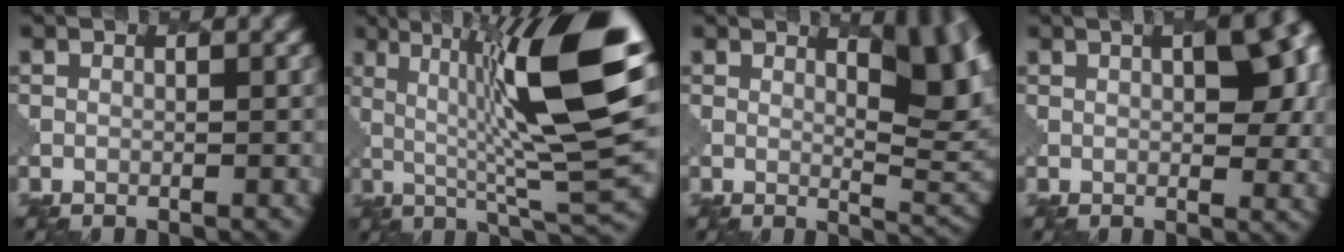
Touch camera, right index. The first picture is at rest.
{"total": 13.9, "force": [3.4, 2.6, 13.2], "torque": [-0.210, 0.010, 0.048]}
{"total": 7.2, "force": [2.9, 2.4, 6.2], "torque": [-0.076, -0.004, 0.041]}
{"total": 5.4, "force": [1.6, 2.1, 4.7], "torque": [-0.053, 0.005, 0.017]}